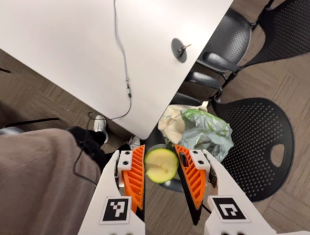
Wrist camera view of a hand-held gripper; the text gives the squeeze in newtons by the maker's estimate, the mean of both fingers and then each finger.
{"total": 8.3, "left": 8.1, "right": 8.5}